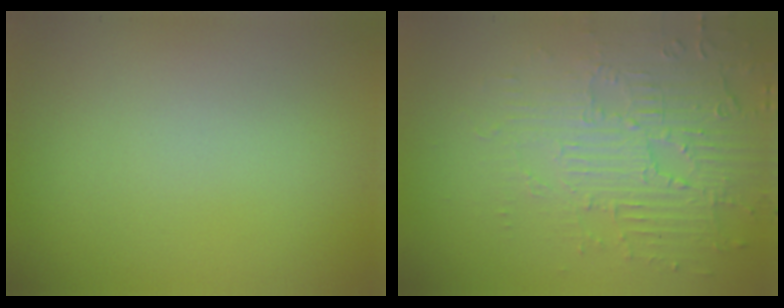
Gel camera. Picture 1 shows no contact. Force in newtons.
{"total": 4.1, "press": 3.9, "slide": 1.2}